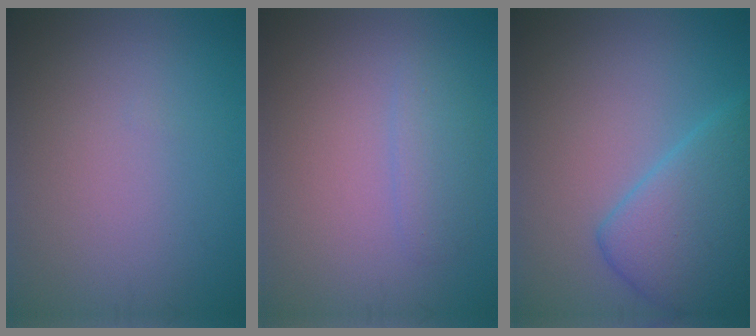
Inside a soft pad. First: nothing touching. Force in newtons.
{"total": 1.6, "press": 1.6, "slide": 0.0}
{"total": 6.2, "press": 6.2, "slide": 0.2}